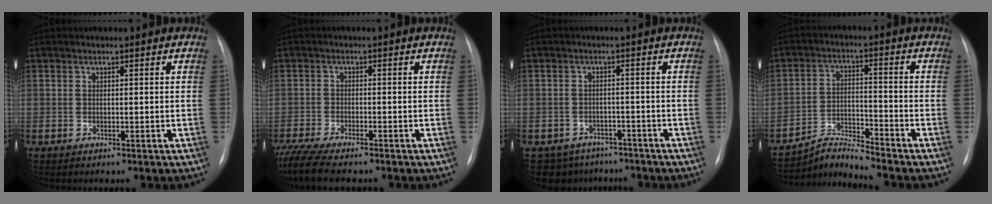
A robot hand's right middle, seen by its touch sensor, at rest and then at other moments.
{"total": 9.8, "force": [-8.1, 1.6, 5.1], "torque": [-0.092, -0.017, -0.134]}
{"total": 7.4, "force": [-5.9, 4.4, 0.4], "torque": [0.000, 0.017, -0.072]}
{"total": 5.7, "force": [-5.4, -1.6, -0.8], "torque": [-0.002, -0.007, -0.097]}